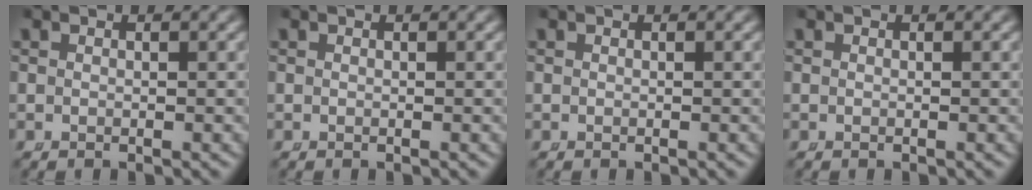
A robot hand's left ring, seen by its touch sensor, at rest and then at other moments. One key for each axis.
{"total": 0.0}
{"total": 0.0}
{"total": 0.0}